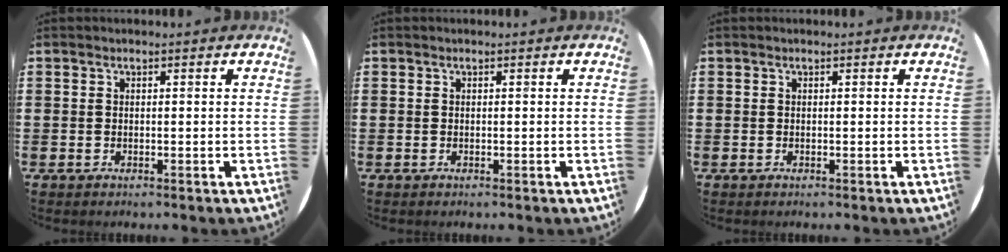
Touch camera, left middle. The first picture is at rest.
{"total": 0.0}
{"total": 0.0}